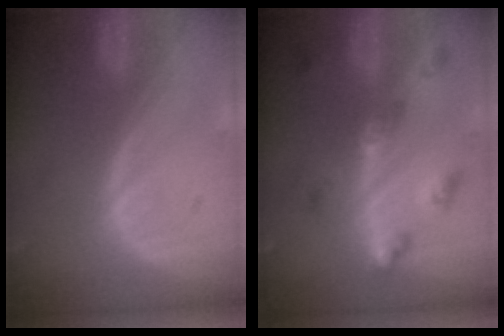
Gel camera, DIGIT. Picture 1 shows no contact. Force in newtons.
{"total": 6.0, "press": 5.8, "slide": 1.5}